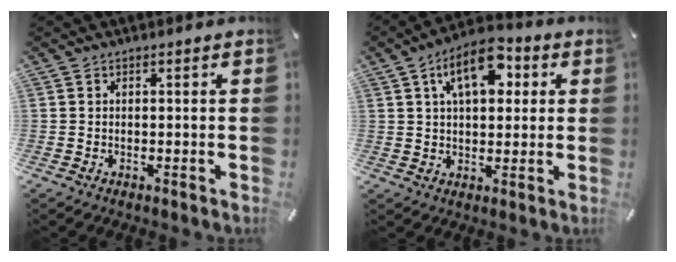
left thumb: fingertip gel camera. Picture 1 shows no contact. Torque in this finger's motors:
{"motor_torque": [1.66, 1.66, 0.58, -0.45, 0.14]}